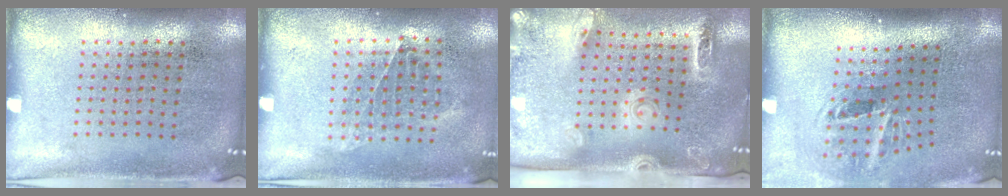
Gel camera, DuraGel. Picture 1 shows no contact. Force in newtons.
{"total": 0.9, "press": 0.8, "slide": 0.5}
{"total": 2.7, "press": 2.0, "slide": 1.8}
{"total": 2.0, "press": 1.2, "slide": 1.6}